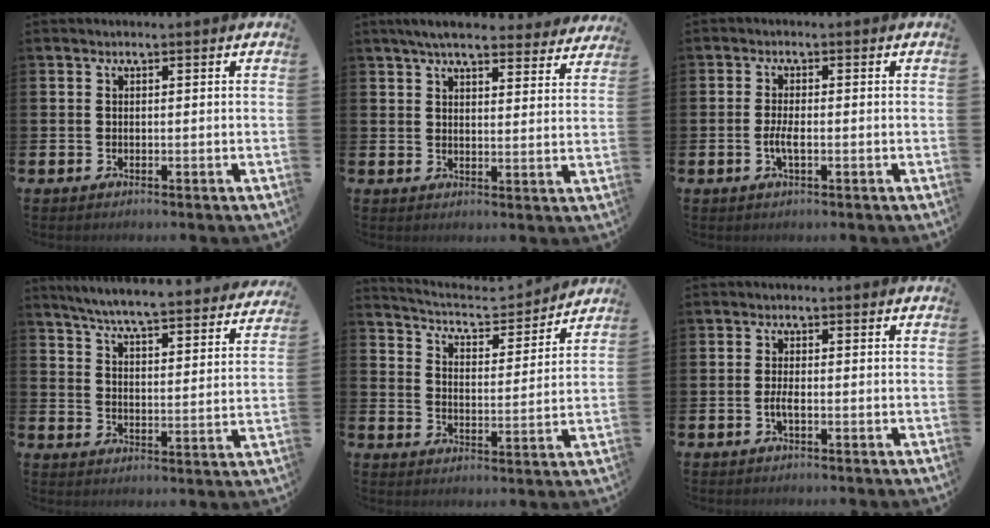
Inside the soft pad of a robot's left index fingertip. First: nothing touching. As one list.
[{"total": 6.5, "force": [6.1, 1.2, 2.1], "torque": [-0.048, -0.027, 0.108]}, {"total": 2.4, "force": [-0.6, 0.7, 2.2], "torque": [-0.036, -0.001, -0.012]}, {"total": 6.4, "force": [6.1, 0.0, 1.7], "torque": [-0.050, -0.053, 0.102]}, {"total": 5.2, "force": [4.9, 1.2, 1.0], "torque": [-0.040, -0.041, 0.078]}, {"total": 1.8, "force": [-0.6, 0.5, 1.6], "torque": [-0.033, 0.003, -0.010]}]